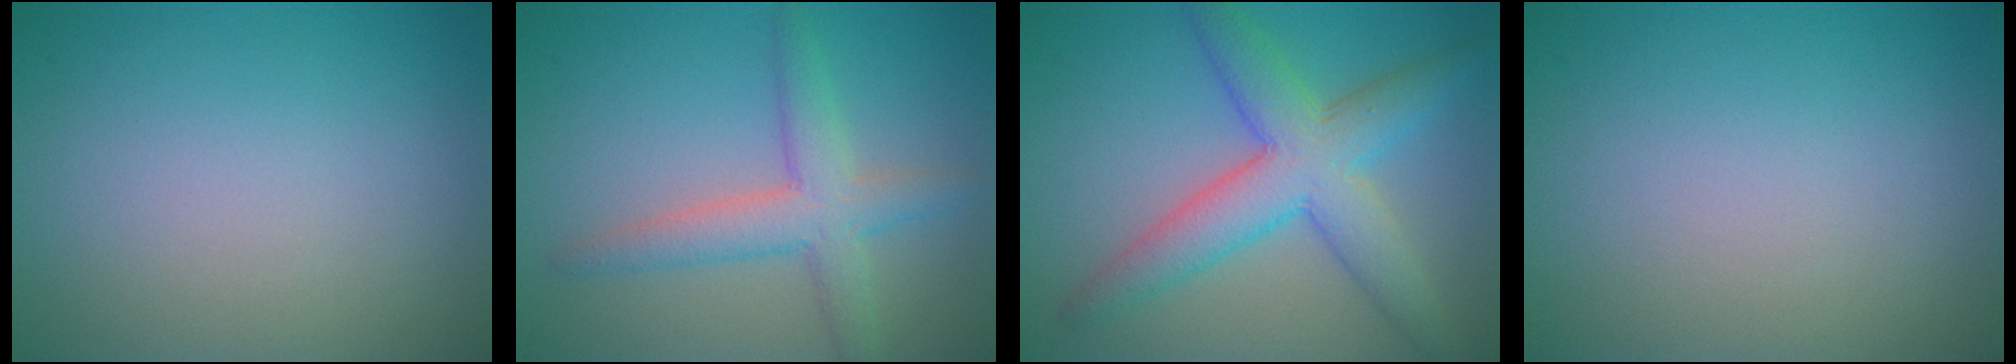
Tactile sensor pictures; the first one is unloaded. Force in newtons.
{"total": 4.1, "press": 4.1, "slide": 0.2}
{"total": 6.7, "press": 6.7, "slide": 0.2}
{"total": 0.0}